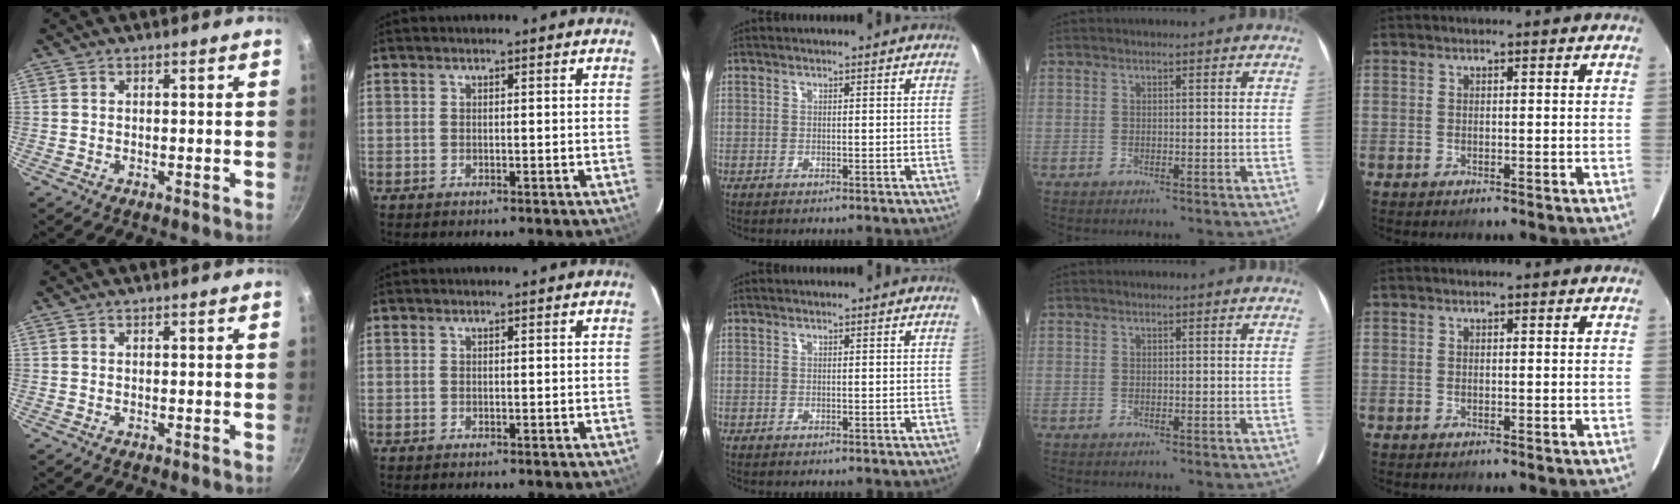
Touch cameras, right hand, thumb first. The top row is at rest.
{}